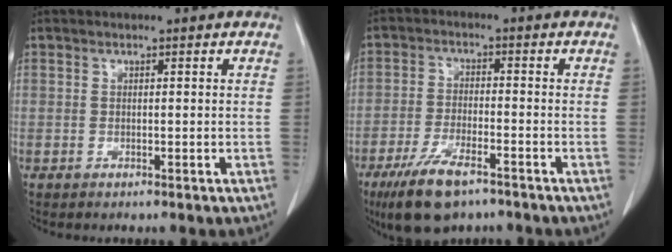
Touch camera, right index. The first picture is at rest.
{"total": 9.2, "force": [-6.2, 2.7, 6.2], "torque": [-0.123, -0.016, -0.107]}